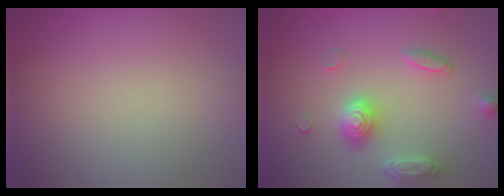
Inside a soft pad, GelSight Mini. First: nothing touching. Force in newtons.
{"total": 3.7, "press": 3.7, "slide": 0.7}